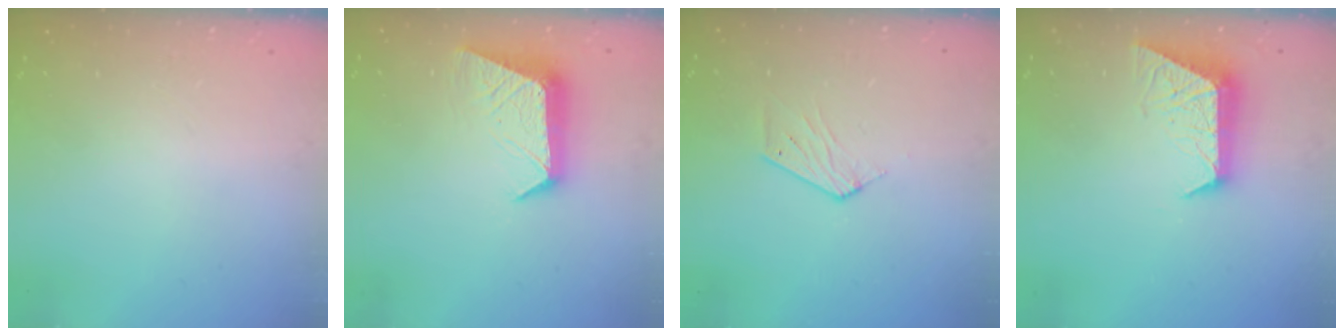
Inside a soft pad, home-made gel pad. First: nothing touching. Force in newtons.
{"total": 10.4, "press": 10.3, "slide": 1.1}
{"total": 4.1, "press": 4.1, "slide": 0.3}
{"total": 11.7, "press": 11.7, "slide": 0.9}